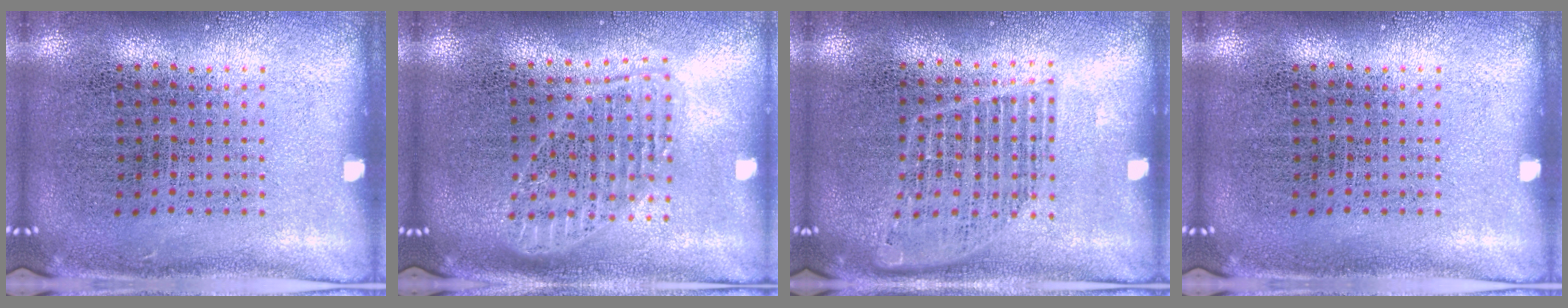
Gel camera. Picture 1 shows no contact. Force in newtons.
{"total": 1.7, "press": 1.5, "slide": 0.9}
{"total": 1.3, "press": 1.2, "slide": 0.5}
{"total": 0.0}